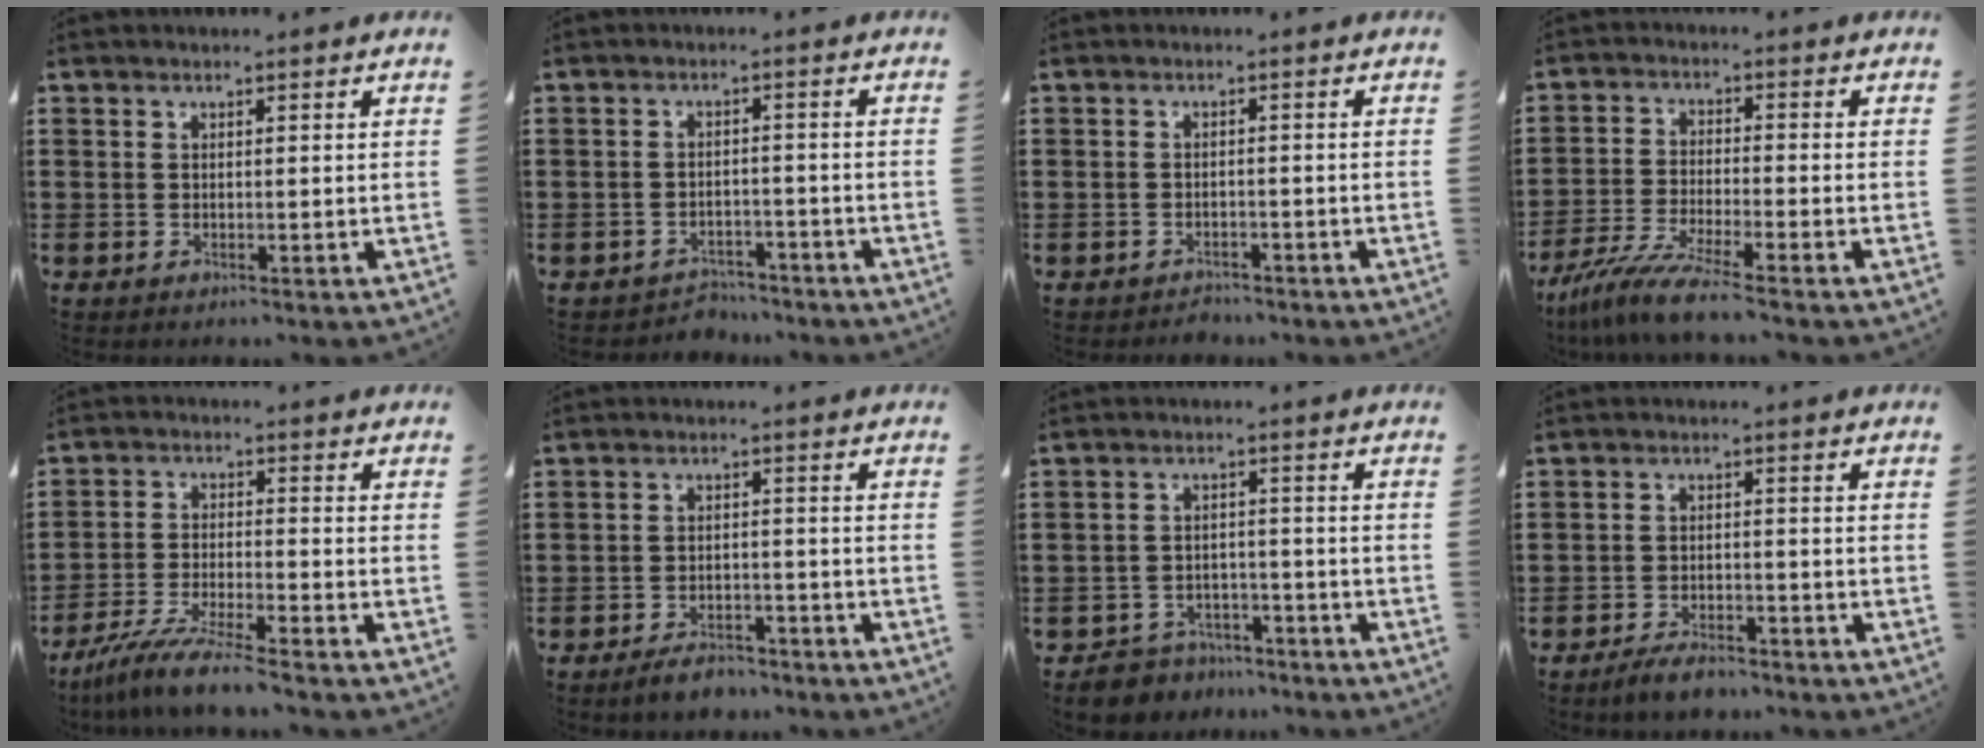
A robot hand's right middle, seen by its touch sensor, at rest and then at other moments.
{"total": 3.2, "force": [-3.1, 0.7, -0.3], "torque": [-0.003, 0.002, -0.069]}
{"total": 2.0, "force": [-1.9, 0.7, -0.2], "torque": [-0.002, 0.003, -0.044]}
{"total": 7.4, "force": [-6.4, -0.1, 3.8], "torque": [-0.088, -0.015, -0.126]}
{"total": 7.2, "force": [-6.5, -0.2, 3.2], "torque": [-0.073, -0.010, -0.127]}
{"total": 3.6, "force": [-3.3, 1.0, 1.0], "torque": [-0.026, 0.006, -0.067]}
{"total": 5.0, "force": [-4.9, 1.2, 0.0], "torque": [-0.010, 0.012, -0.102]}
{"total": 3.5, "force": [-3.2, 0.9, 1.2], "torque": [-0.028, 0.005, -0.066]}